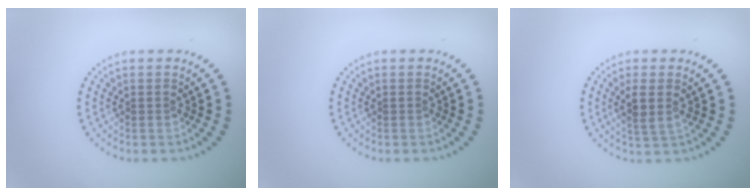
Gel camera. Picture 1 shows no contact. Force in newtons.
{"total": 0.0}
{"total": 2.2, "press": 1.9, "slide": 1.1}